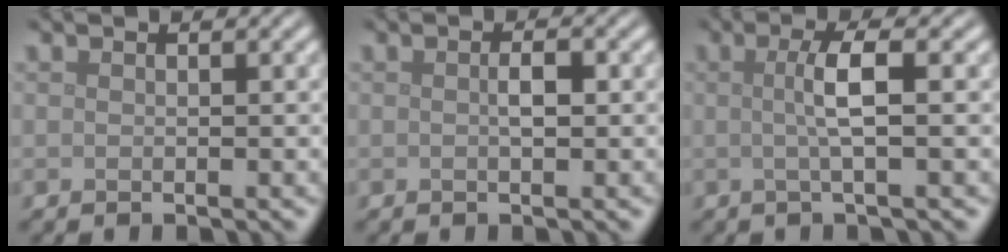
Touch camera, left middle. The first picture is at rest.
{"total": 1.3, "force": [0.0, 0.4, 1.2], "torque": [-0.022, 0.001, 0.001]}
{"total": 3.1, "force": [0.2, 0.5, 3.1], "torque": [-0.056, 0.004, -0.002]}